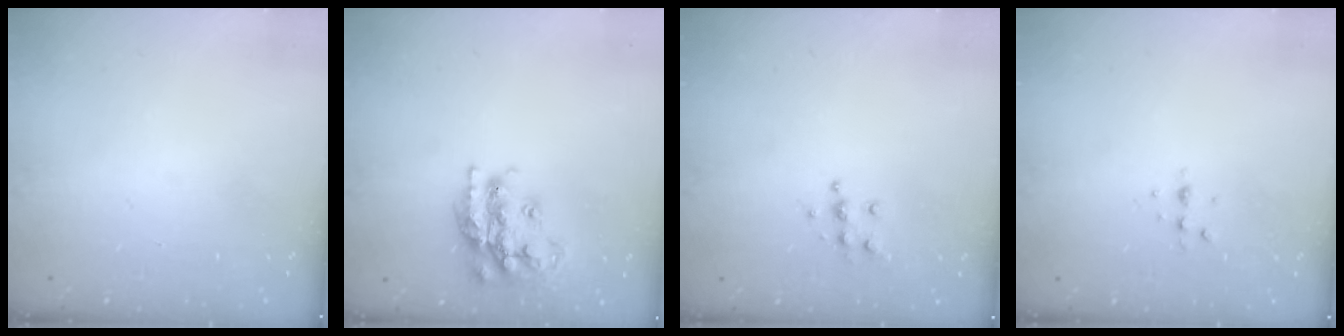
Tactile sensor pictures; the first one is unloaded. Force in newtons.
{"total": 19.3, "press": 19.3, "slide": 1.4}
{"total": 6.4, "press": 6.4, "slide": 0.6}
{"total": 3.6, "press": 3.5, "slide": 0.7}